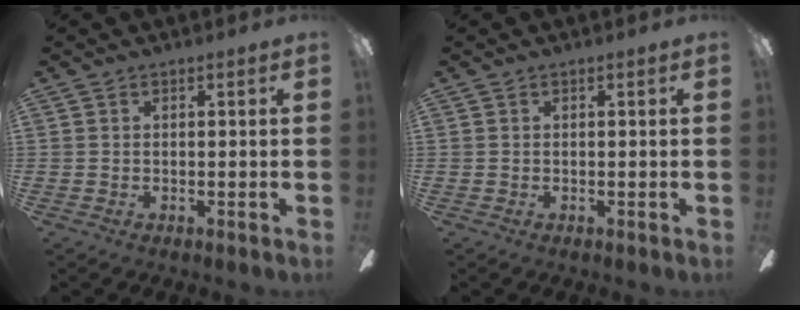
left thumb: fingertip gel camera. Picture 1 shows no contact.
{"total": 0.0}